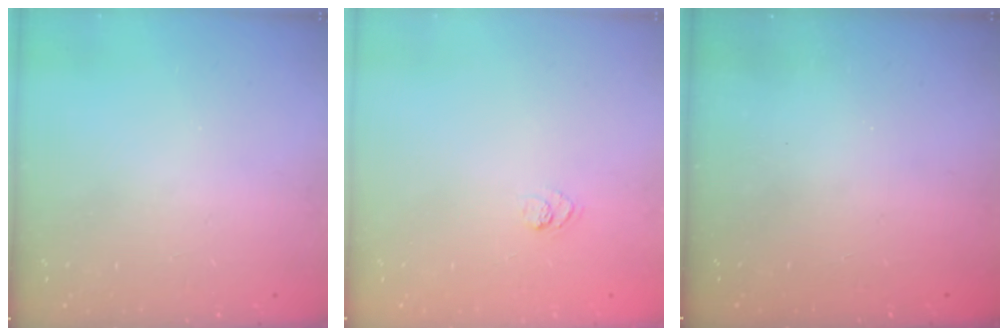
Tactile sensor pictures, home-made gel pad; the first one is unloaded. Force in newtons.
{"total": 3.2, "press": 3.0, "slide": 1.0}
{"total": 2.3, "press": 2.2, "slide": 0.8}